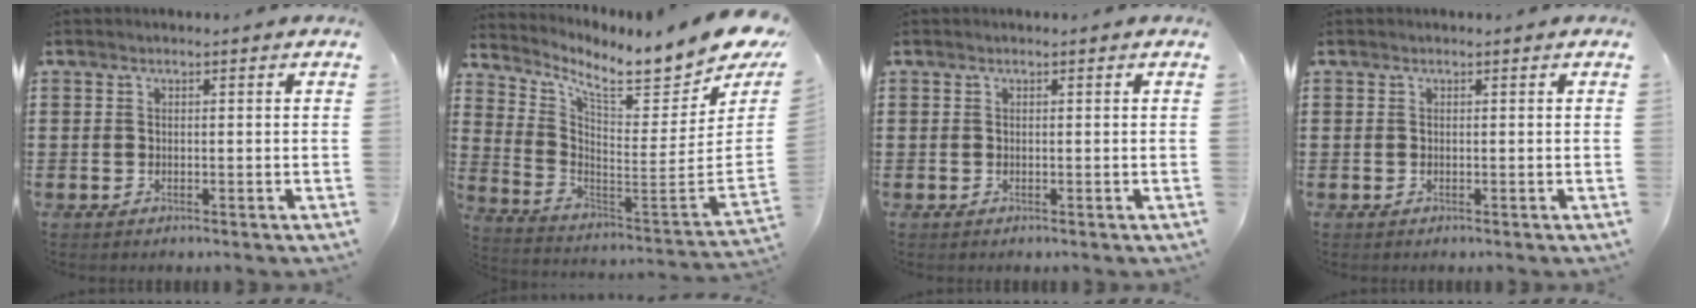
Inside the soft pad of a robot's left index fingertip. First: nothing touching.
{"total": 8.6, "force": [7.1, 0.8, 4.7], "torque": [-0.104, -0.077, 0.113]}
{"total": 0.0}
{"total": 0.0}